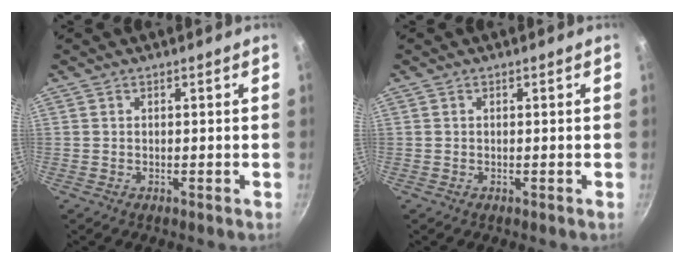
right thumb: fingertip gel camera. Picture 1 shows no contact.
{"total": 0.0}